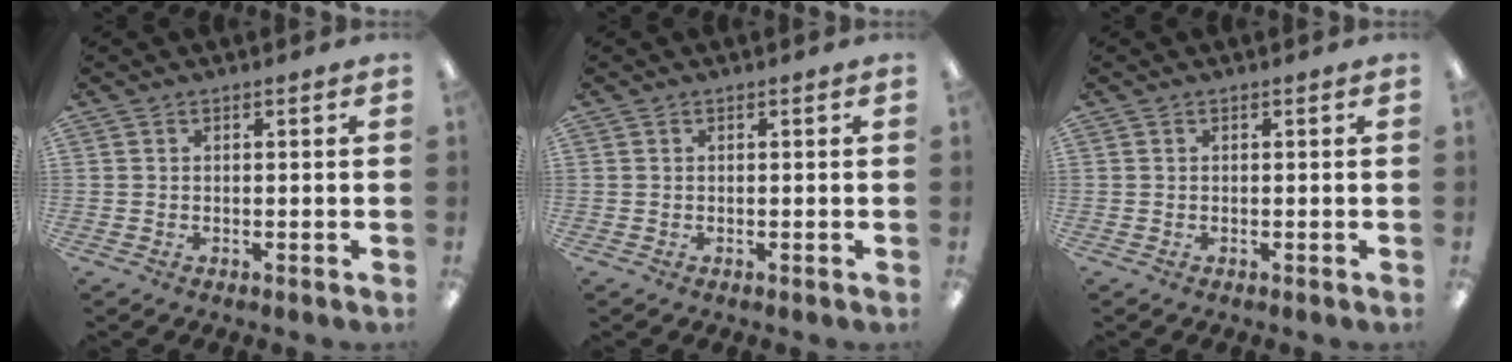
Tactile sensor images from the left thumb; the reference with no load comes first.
{"total": 0.0}
{"total": 0.0}